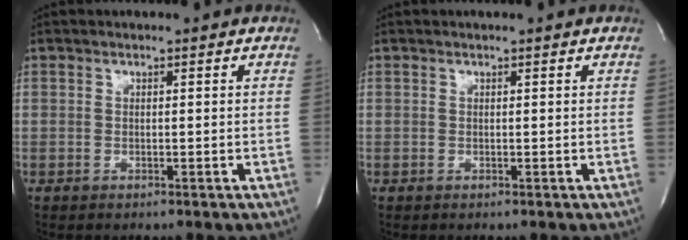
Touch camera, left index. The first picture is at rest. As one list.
[{"total": 0.0}]